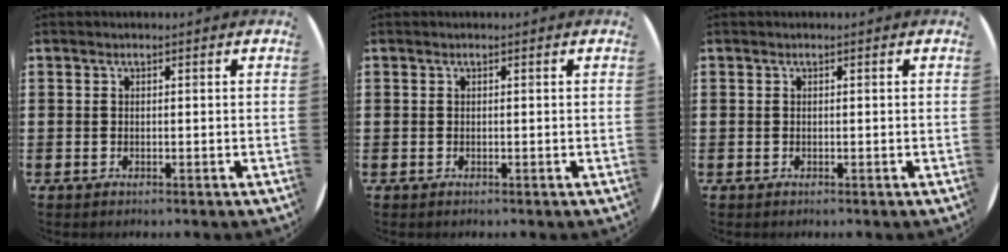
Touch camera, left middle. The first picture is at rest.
{"total": 0.0}
{"total": 0.0}